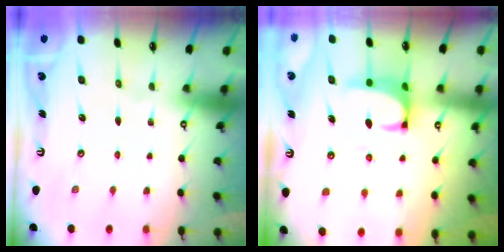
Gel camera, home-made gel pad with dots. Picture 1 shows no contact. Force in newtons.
{"total": 1.4, "press": 1.3, "slide": 0.5}